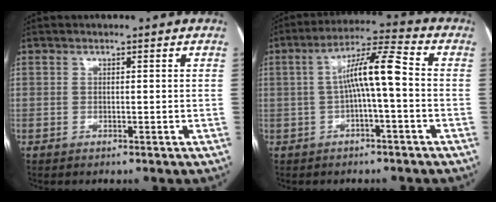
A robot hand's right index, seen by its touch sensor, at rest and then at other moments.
{"total": 8.3, "force": [-0.3, 0.6, 8.2], "torque": [-0.146, 0.029, -0.008]}